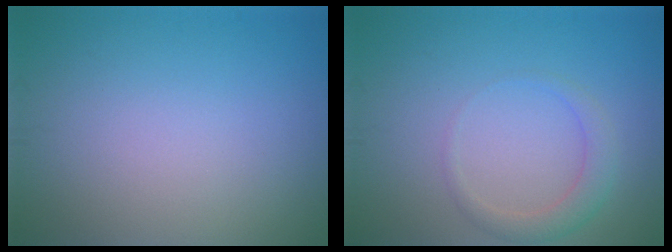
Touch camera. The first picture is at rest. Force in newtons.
{"total": 2.1, "press": 2.1, "slide": 0.1}